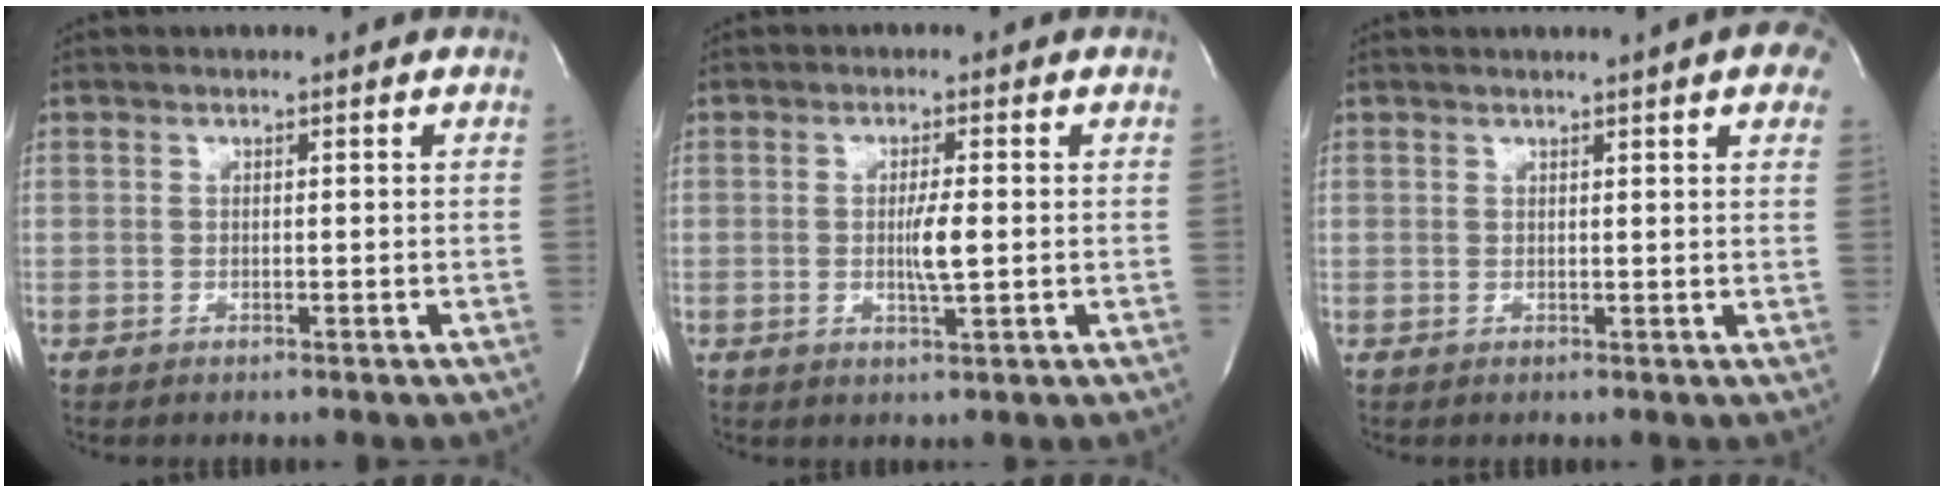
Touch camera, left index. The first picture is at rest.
{"total": 3.7, "force": [-0.3, 0.2, 3.7], "torque": [-0.066, -0.005, -0.004]}
{"total": 6.9, "force": [4.5, 1.1, 5.0], "torque": [-0.059, 0.003, 0.038]}